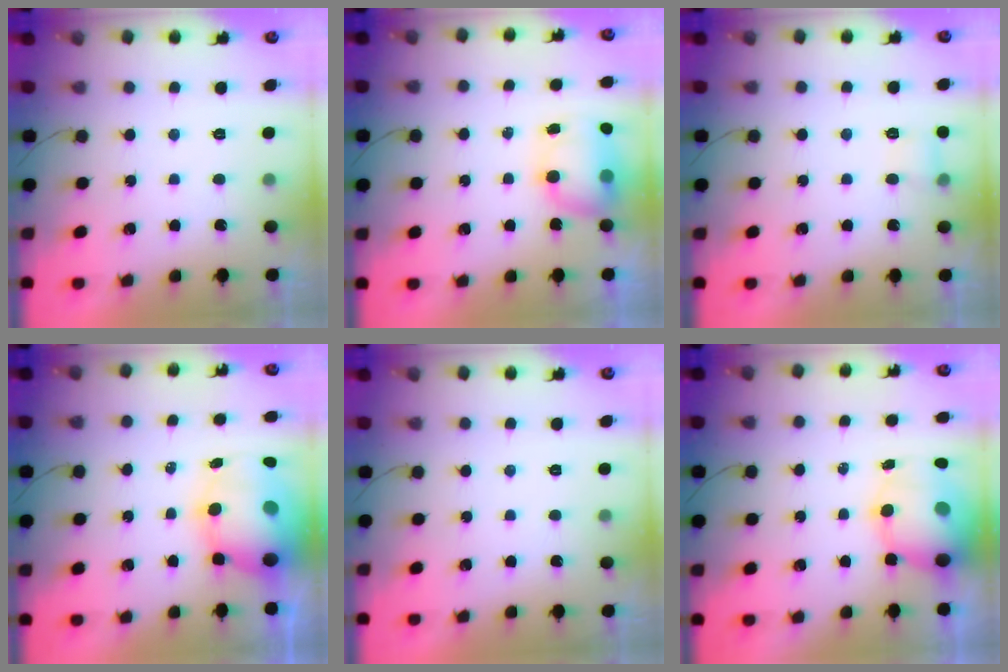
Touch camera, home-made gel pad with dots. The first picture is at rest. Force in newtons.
{"total": 10.5, "press": 8.7, "slide": 6.0}
{"total": 4.2, "press": 3.9, "slide": 1.5}
{"total": 11.5, "press": 11.1, "slide": 3.0}
{"total": 0.0}
{"total": 10.8, "press": 10.4, "slide": 2.8}